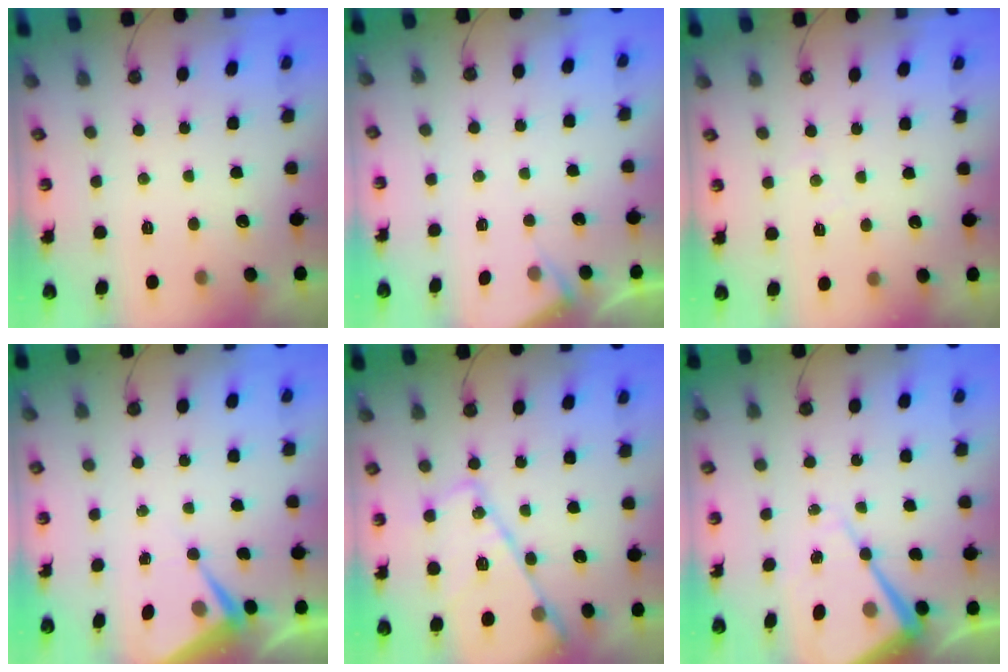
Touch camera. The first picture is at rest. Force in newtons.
{"total": 4.1, "press": 4.1, "slide": 0.2}
{"total": 3.5, "press": 3.5, "slide": 0.3}
{"total": 6.4, "press": 6.4, "slide": 0.3}
{"total": 16.0, "press": 16.0, "slide": 1.6}
{"total": 12.2, "press": 12.1, "slide": 1.2}